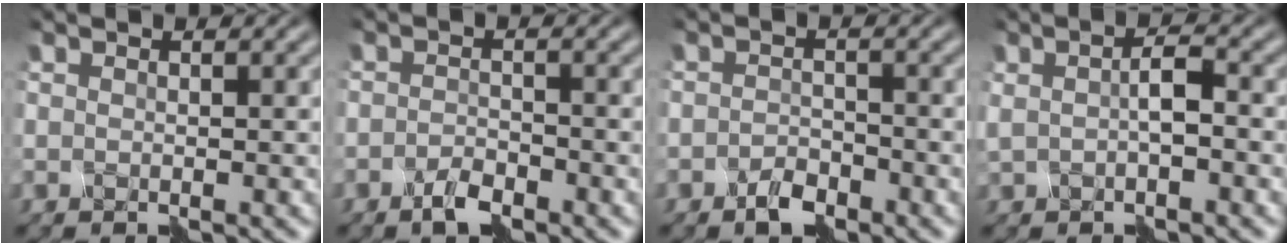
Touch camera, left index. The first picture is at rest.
{"total": 1.6, "force": [-1.5, 0.2, 0.6], "torque": [-0.024, 0.004, -0.033]}
{"total": 1.7, "force": [-1.5, 0.5, 0.4], "torque": [-0.015, 0.007, -0.031]}
{"total": 1.4, "force": [-0.2, 0.1, 1.4], "torque": [-0.036, 0.006, -0.004]}